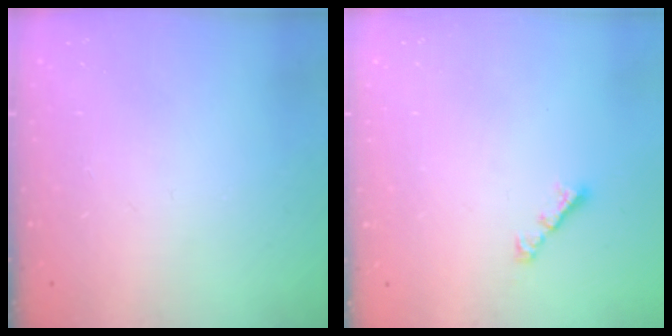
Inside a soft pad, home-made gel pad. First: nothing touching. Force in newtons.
{"total": 2.8, "press": 2.8, "slide": 0.7}